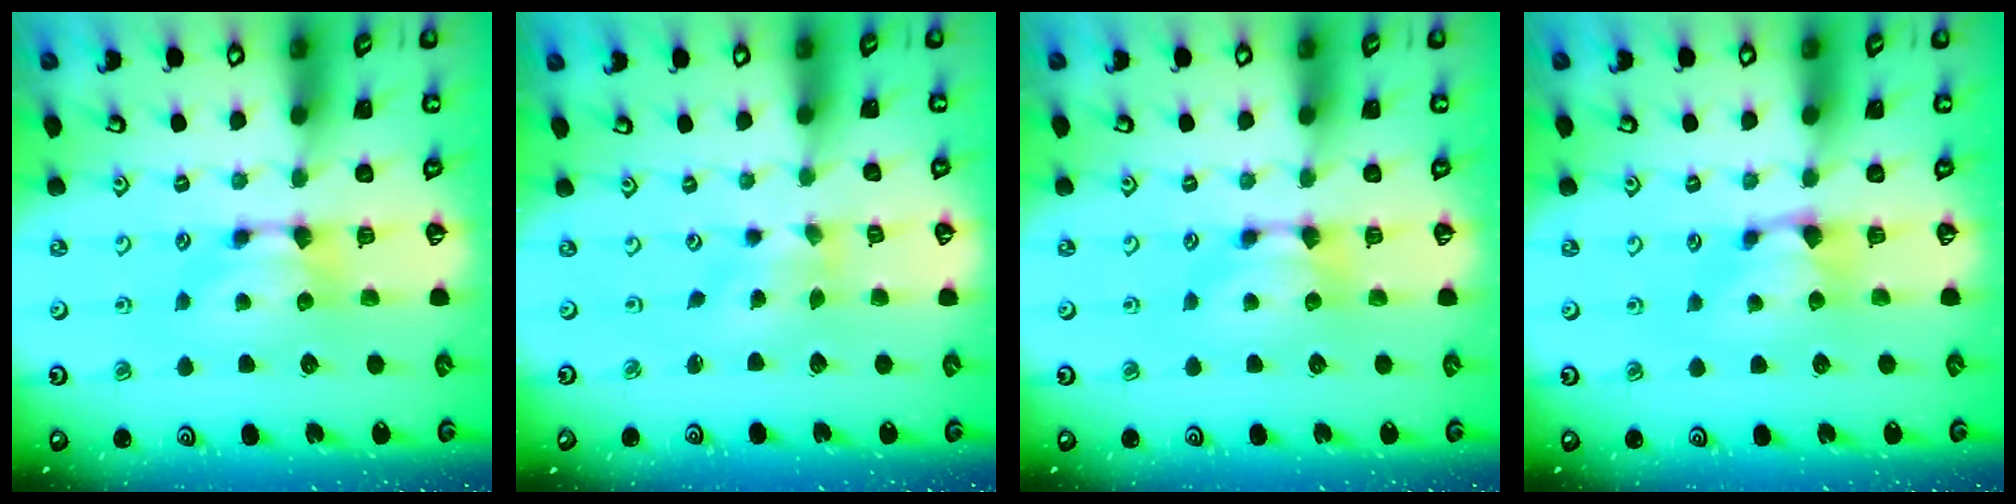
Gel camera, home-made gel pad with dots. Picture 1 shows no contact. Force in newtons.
{"total": 2.1, "press": 1.7, "slide": 1.2}
{"total": 0.0}
{"total": 0.8, "press": 0.2, "slide": 0.8}